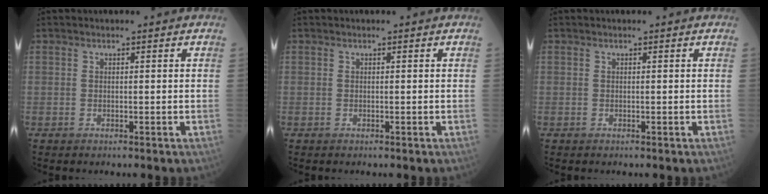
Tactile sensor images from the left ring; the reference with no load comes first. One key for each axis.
{"total": 0.0}
{"total": 0.0}